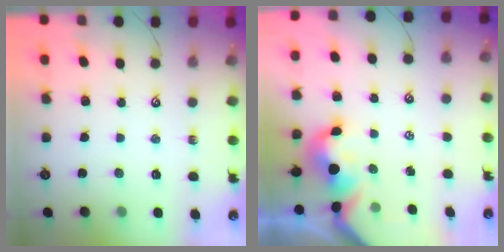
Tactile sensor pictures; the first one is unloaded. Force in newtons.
{"total": 3.0, "press": 2.8, "slide": 1.0}